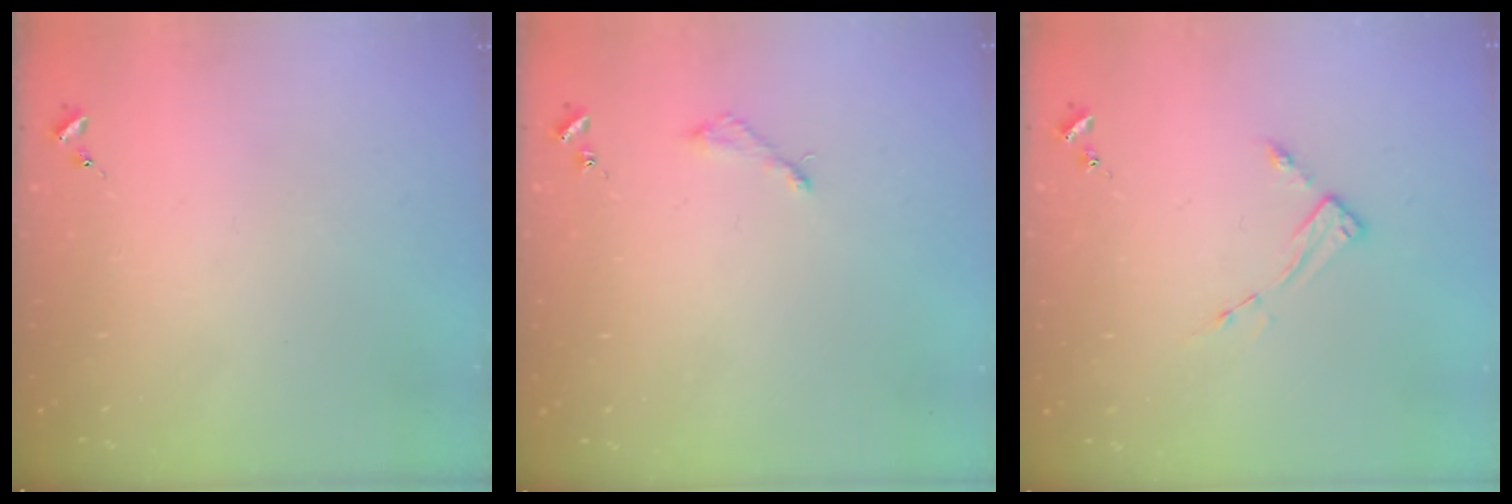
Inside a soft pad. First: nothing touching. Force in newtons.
{"total": 3.1, "press": 3.0, "slide": 0.3}
{"total": 3.6, "press": 3.5, "slide": 0.4}